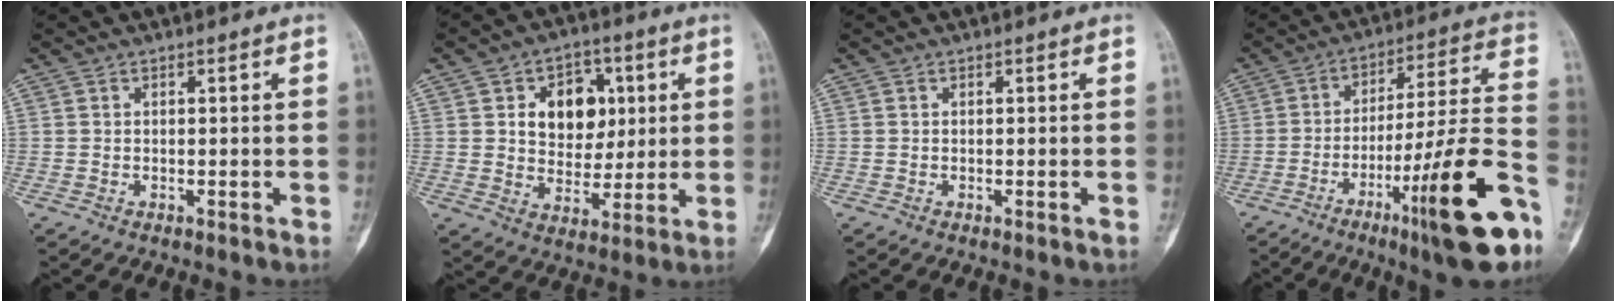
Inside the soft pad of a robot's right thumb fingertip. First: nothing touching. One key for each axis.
{"total": 12.1, "fx": 3.1, "fy": 9.0, "fz": 7.5, "tx": -0.060, "ty": -0.009, "tz": 0.054}
{"total": 0.0}
{"total": 21.6, "fx": -10.5, "fy": 2.3, "fz": 18.7, "tx": -0.274, "ty": 0.047, "tz": -0.158}